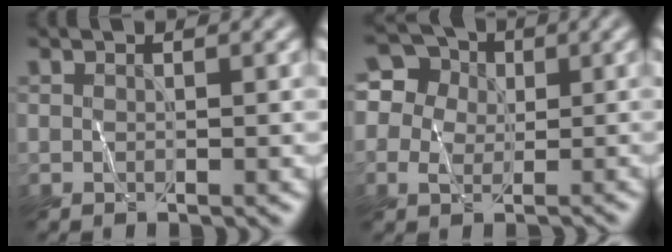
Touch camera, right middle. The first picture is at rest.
{"total": 7.3, "force": [2.2, 6.4, 2.9], "torque": [-0.053, 0.041, 0.017]}